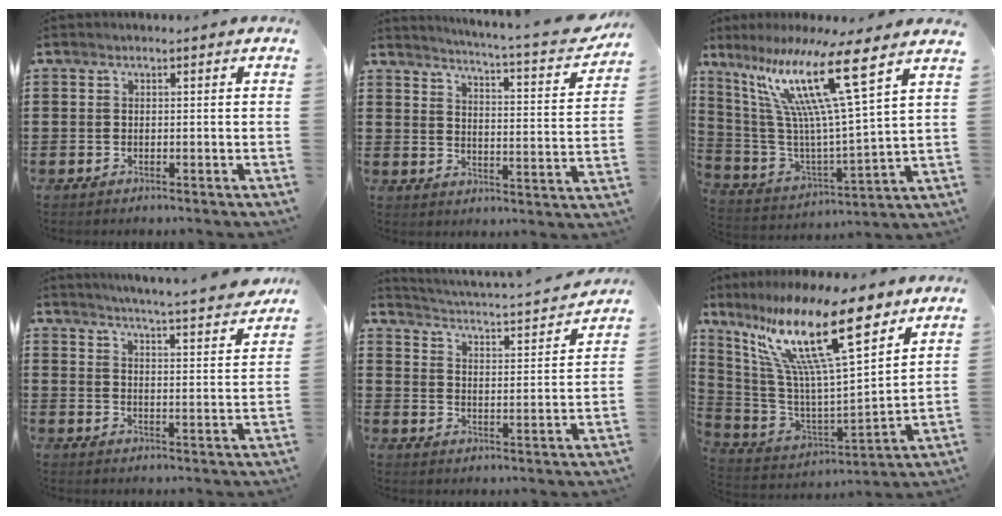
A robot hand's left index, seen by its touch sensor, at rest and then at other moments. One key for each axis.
{"total": 4.9, "fx": 4.2, "fy": -0.8, "fz": 2.3, "tx": -0.058, "ty": -0.040, "tz": 0.061}
{"total": 16.0, "fx": 9.6, "fy": 0.7, "fz": 12.8, "tx": -0.280, "ty": -0.053, "tz": 0.146}
{"total": 4.7, "fx": 4.5, "fy": -1.0, "fz": 1.3, "tx": -0.038, "ty": -0.040, "tz": 0.071}
{"total": 2.3, "fx": 2.2, "fy": -0.2, "fz": 0.8, "tx": -0.034, "ty": -0.030, "tz": 0.026}
{"total": 19.5, "fx": 10.7, "fy": 4.2, "fz": 15.7, "tx": -0.347, "ty": -0.057, "tz": 0.167}